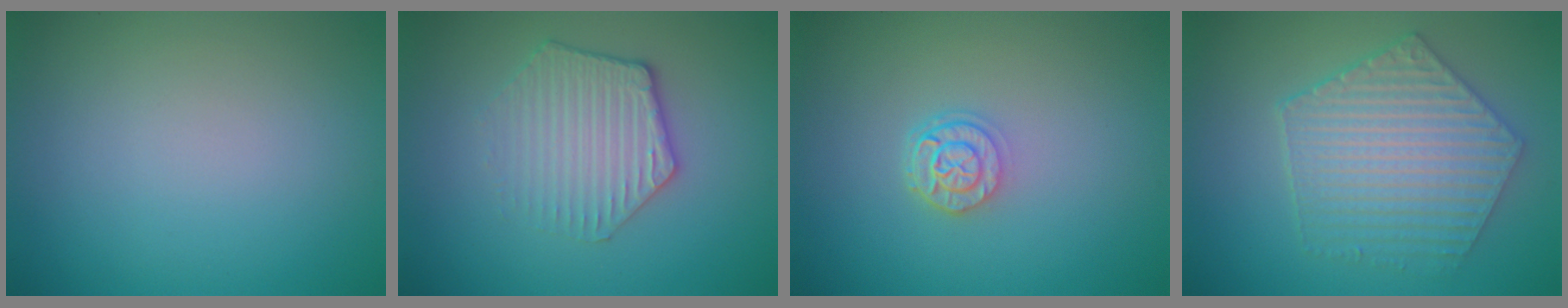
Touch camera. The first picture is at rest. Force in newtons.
{"total": 3.3, "press": 3.2, "slide": 1.0}
{"total": 2.4, "press": 1.9, "slide": 1.5}
{"total": 5.8, "press": 4.7, "slide": 3.4}